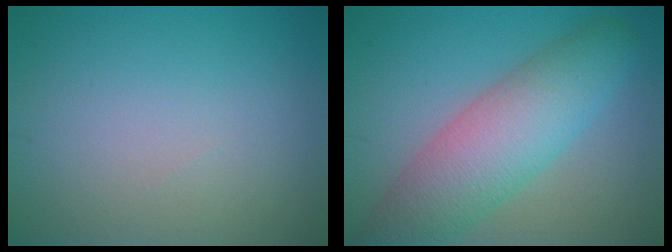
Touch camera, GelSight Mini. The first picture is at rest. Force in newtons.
{"total": 7.7, "press": 7.7, "slide": 0.3}